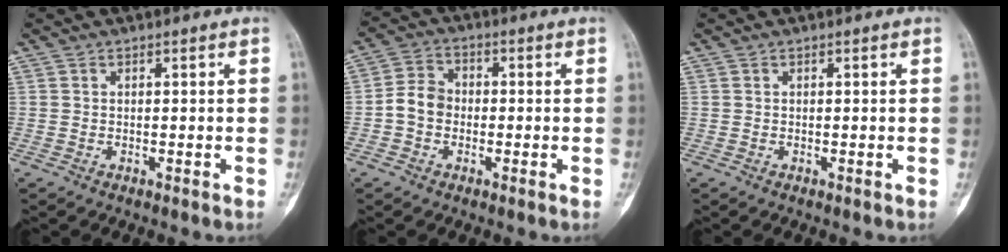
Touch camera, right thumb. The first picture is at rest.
{"total": 5.6, "force": [-1.1, 4.5, 3.0], "torque": [-0.042, 0.019, -0.031]}
{"total": 0.0}